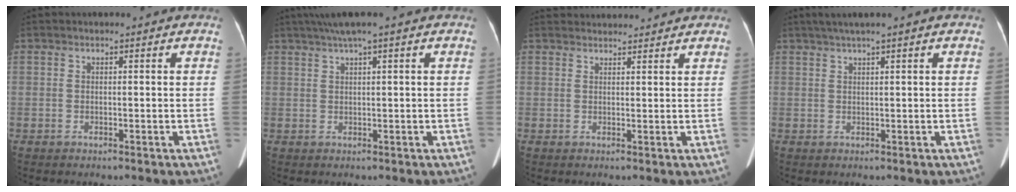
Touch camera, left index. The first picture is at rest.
{"total": 4.2, "force": [2.7, -0.4, 3.2], "torque": [-0.067, 0.023, 0.052]}
{"total": 6.8, "force": [6.6, 1.1, 1.0], "torque": [-0.011, 0.032, 0.084]}
{"total": 4.0, "force": [2.8, -0.2, 2.9], "torque": [-0.053, 0.023, 0.049]}